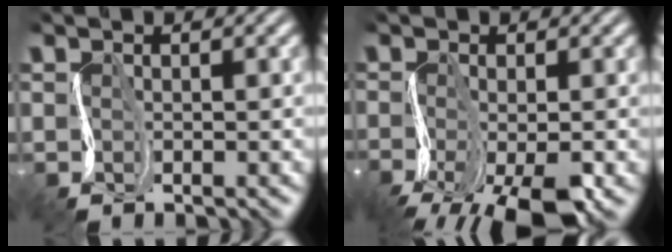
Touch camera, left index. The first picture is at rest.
{"total": 7.6, "force": [-4.2, 2.4, 5.9], "torque": [-0.111, -0.016, -0.076]}